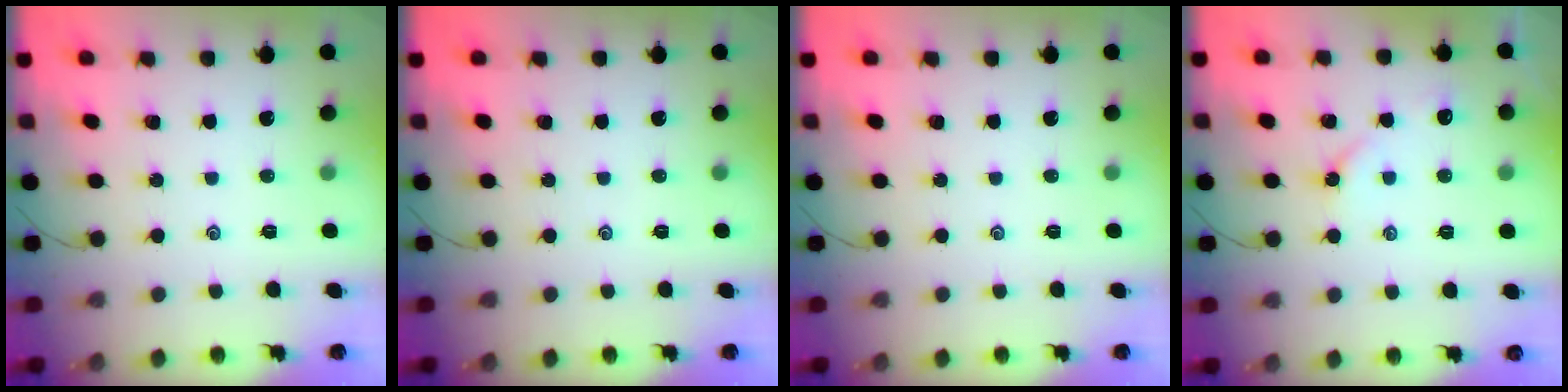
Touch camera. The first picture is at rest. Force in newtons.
{"total": 0.0}
{"total": 0.0}
{"total": 3.9, "press": 3.8, "slide": 0.6}